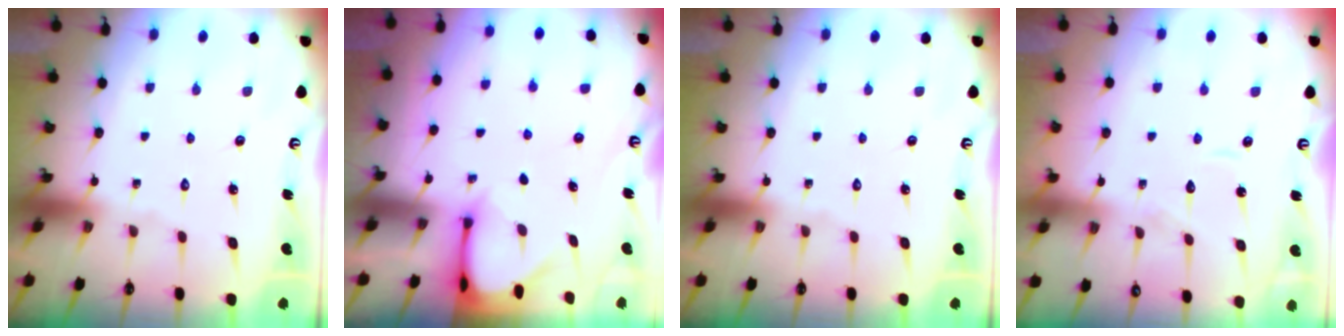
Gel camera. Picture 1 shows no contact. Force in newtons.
{"total": 3.3, "press": 3.3, "slide": 0.3}
{"total": 0.0}
{"total": 5.4, "press": 5.4, "slide": 0.4}